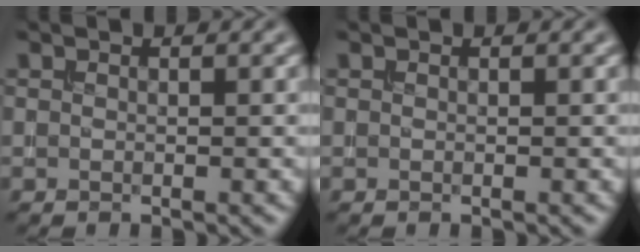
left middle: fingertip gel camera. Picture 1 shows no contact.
{"total": 0.0}